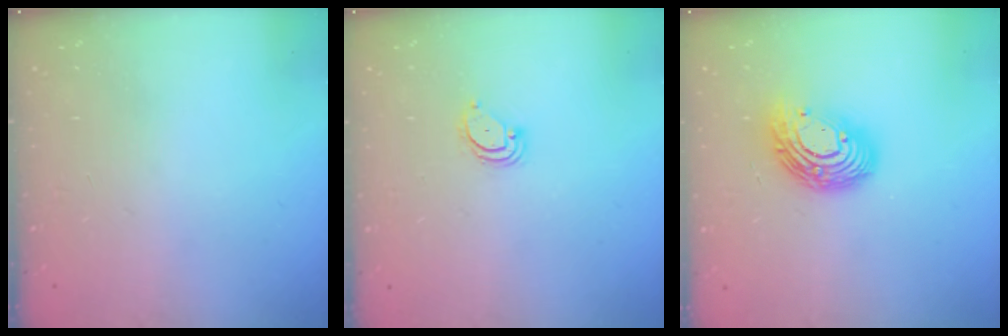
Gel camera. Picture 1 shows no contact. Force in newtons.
{"total": 3.9, "press": 3.9, "slide": 0.2}
{"total": 12.9, "press": 12.9, "slide": 0.4}